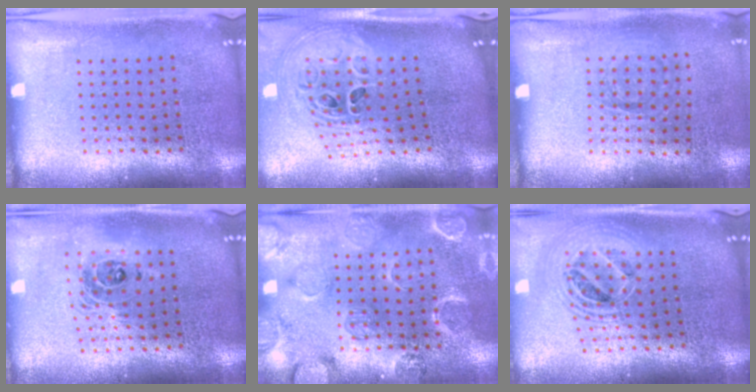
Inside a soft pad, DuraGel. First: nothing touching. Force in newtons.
{"total": 2.3, "press": 1.7, "slide": 1.6}
{"total": 1.0, "press": 0.8, "slide": 0.6}
{"total": 1.7, "press": 1.4, "slide": 0.9}
{"total": 2.3, "press": 2.2, "slide": 0.6}
{"total": 2.1, "press": 1.7, "slide": 1.3}